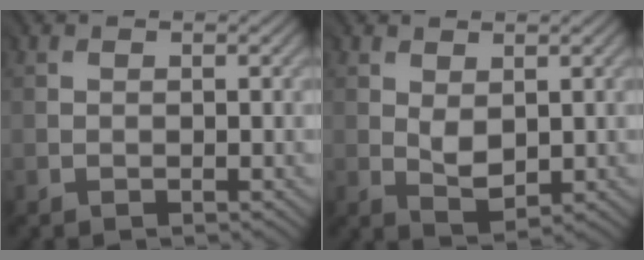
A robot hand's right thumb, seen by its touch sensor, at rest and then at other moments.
{"total": 2.8, "force": [0.6, 1.7, 2.1], "torque": [-0.045, -0.004, 0.019]}